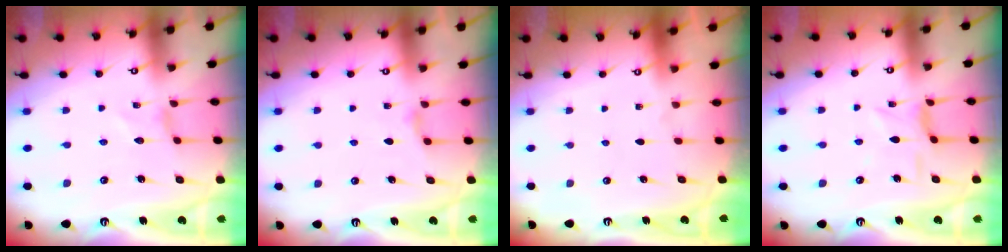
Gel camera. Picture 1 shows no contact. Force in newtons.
{"total": 2.3, "press": 2.3, "slide": 0.4}
{"total": 0.0}
{"total": 2.4, "press": 2.4, "slide": 0.4}